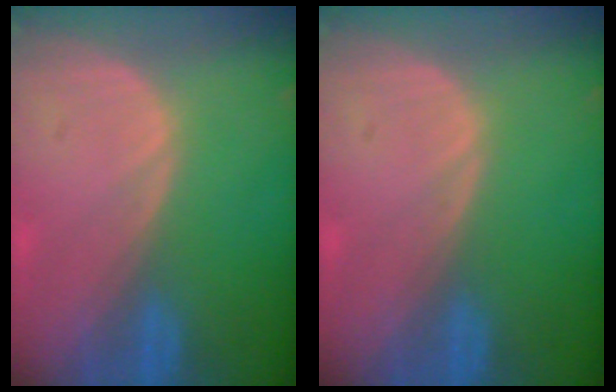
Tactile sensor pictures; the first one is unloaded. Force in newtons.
{"total": 0.0}